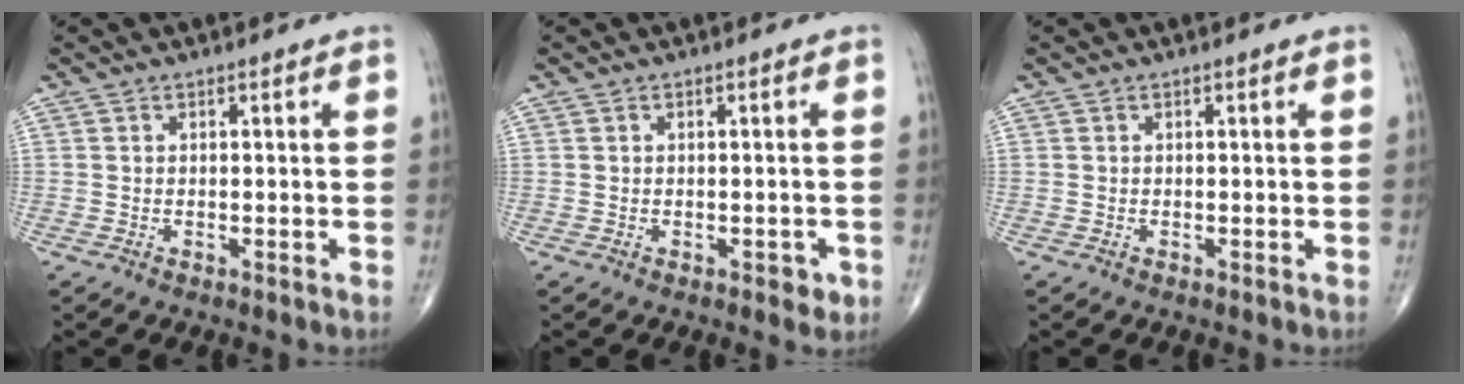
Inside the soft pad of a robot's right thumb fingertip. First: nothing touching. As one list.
[{"total": 2.1, "force": [-0.7, 1.2, 1.6], "torque": [-0.009, 0.002, -0.005]}, {"total": 0.0}]